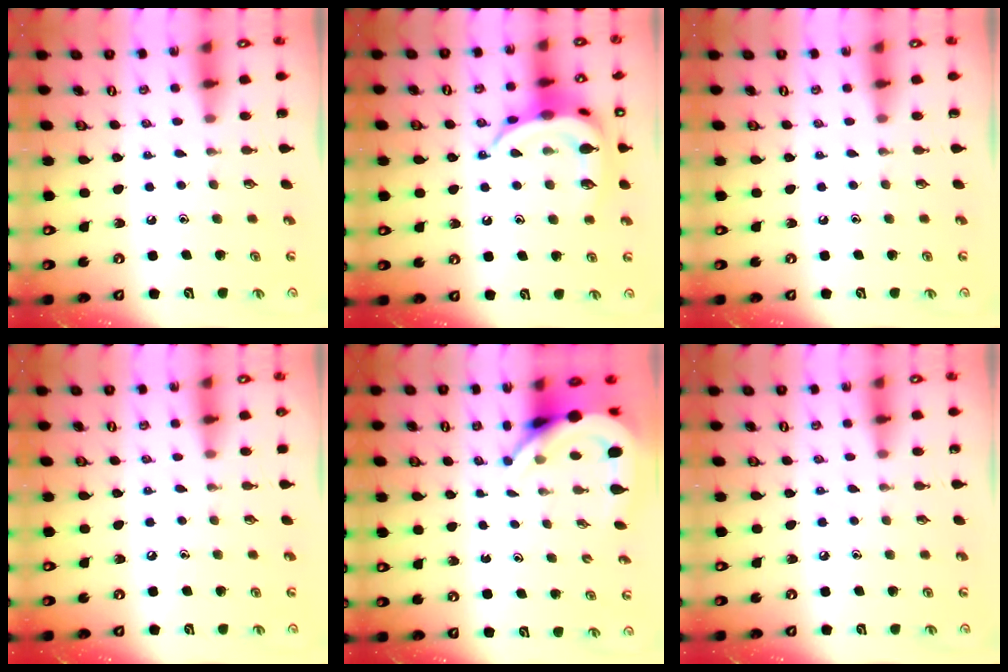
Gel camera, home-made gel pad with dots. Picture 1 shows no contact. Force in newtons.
{"total": 17.2, "press": 17.2, "slide": 0.2}
{"total": 0.0}
{"total": 3.1, "press": 3.0, "slide": 0.4}
{"total": 6.2, "press": 6.1, "slide": 0.7}
{"total": 3.9, "press": 3.8, "slide": 0.5}